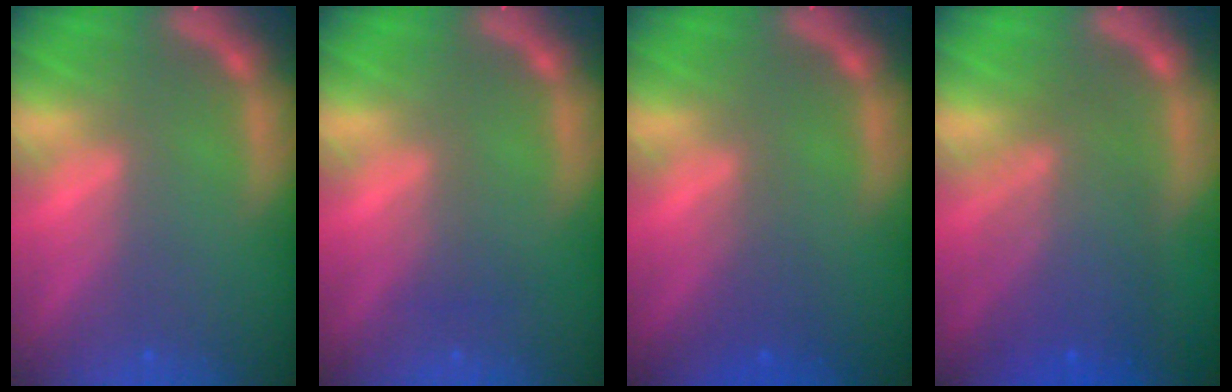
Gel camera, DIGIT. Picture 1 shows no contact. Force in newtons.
{"total": 1.5}
{"total": 1.9}
{"total": 7.0}